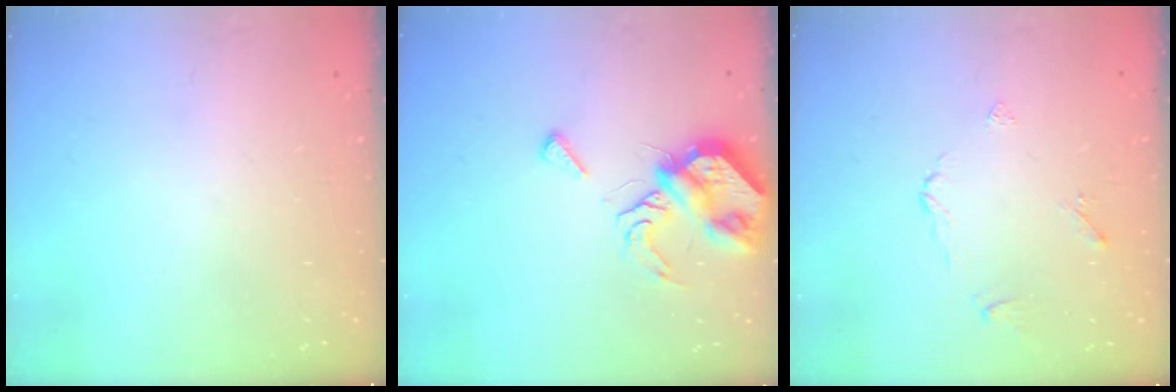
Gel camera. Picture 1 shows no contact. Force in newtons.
{"total": 8.3, "press": 8.2, "slide": 1.0}
{"total": 4.3, "press": 4.3, "slide": 0.5}